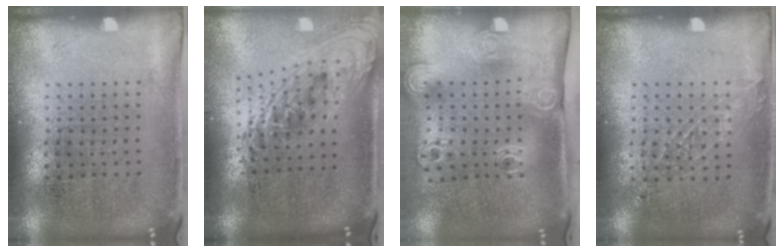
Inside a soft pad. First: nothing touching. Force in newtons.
{"total": 2.3, "press": 1.7, "slide": 1.6}
{"total": 2.1, "press": 1.4, "slide": 1.6}
{"total": 0.9, "press": 0.9, "slide": 0.2}